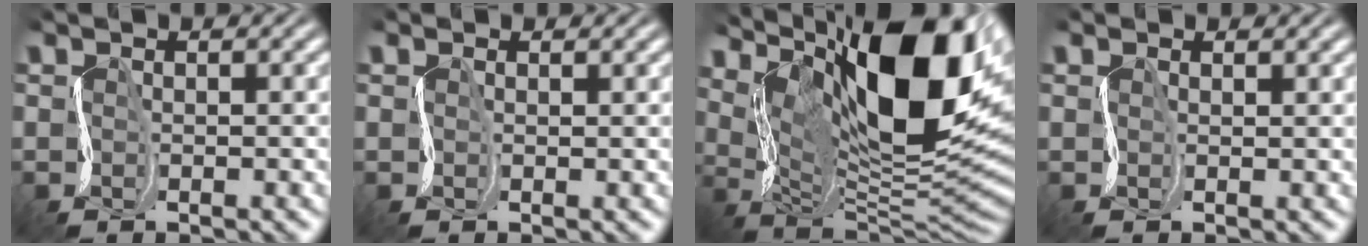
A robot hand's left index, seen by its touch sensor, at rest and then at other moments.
{"total": 1.0, "force": [0.6, 0.5, -0.7], "torque": [0.019, 0.006, 0.008]}
{"total": 18.3, "force": [7.9, 7.3, 14.8], "torque": [-0.222, 0.028, 0.139]}
{"total": 1.1, "force": [0.8, 0.4, -0.6], "torque": [0.018, 0.006, 0.011]}